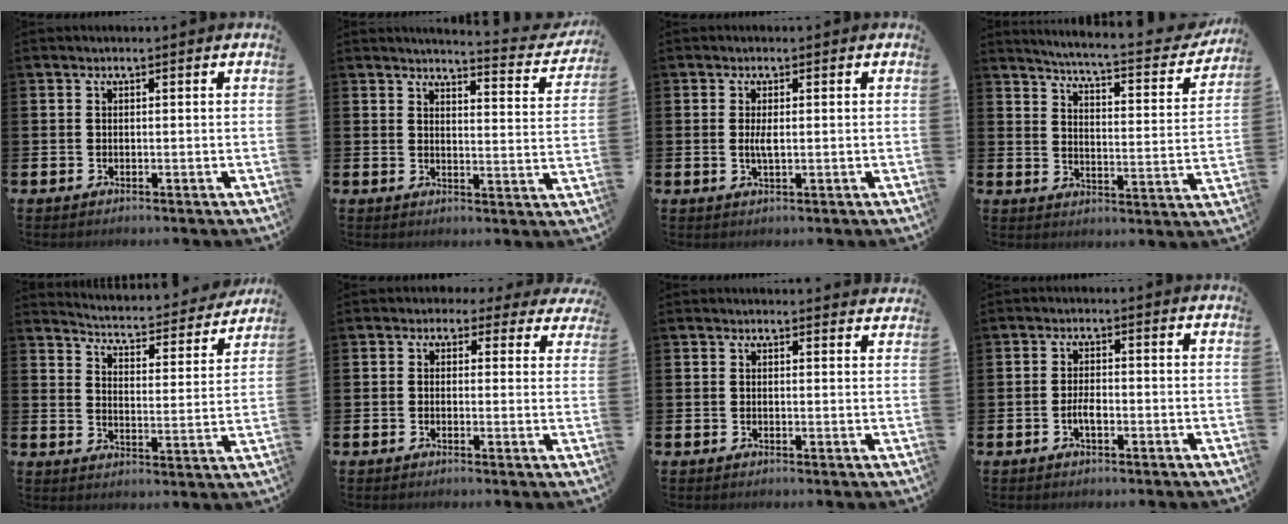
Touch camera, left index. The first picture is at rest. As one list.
[{"total": 3.8, "force": [3.7, 0.0, 0.7], "torque": [-0.017, -0.037, 0.056]}, {"total": 1.8, "force": [0.1, 0.5, 1.7], "torque": [-0.031, -0.001, 0.000]}, {"total": 4.7, "force": [4.5, 0.1, 1.5], "torque": [-0.047, -0.044, 0.065]}, {"total": 4.1, "force": [4.0, 0.5, 0.7], "torque": [-0.032, -0.042, 0.059]}, {"total": 1.9, "force": [1.0, 1.6, 0.3], "torque": [-0.008, -0.003, 0.010]}, {"total": 1.3, "force": [1.3, 0.0, -0.1], "torque": [0.008, -0.009, 0.023]}, {"total": 2.2, "force": [-0.7, 0.9, 1.9], "torque": [-0.033, 0.001, -0.015]}]